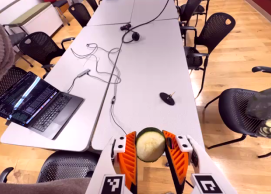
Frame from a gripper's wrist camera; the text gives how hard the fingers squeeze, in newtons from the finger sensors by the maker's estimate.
{"total": 12.8, "left": 13.4, "right": 12.3}